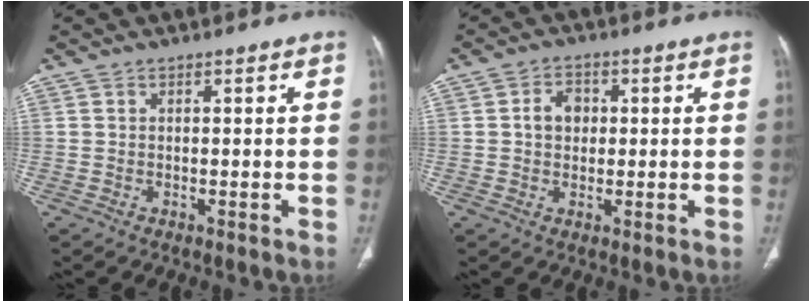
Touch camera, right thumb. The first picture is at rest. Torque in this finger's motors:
{"motor_torque": [0.36, 0.44, 0.57, 0.07, -0.02]}